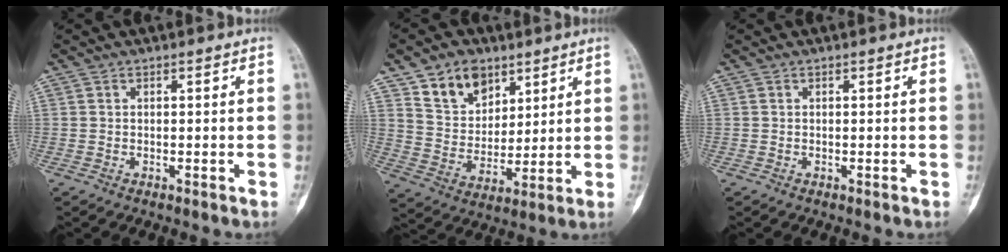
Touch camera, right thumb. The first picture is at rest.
{"total": 11.3, "force": [7.1, 7.6, 4.5], "torque": [-0.048, -0.037, 0.133]}
{"total": 0.0}